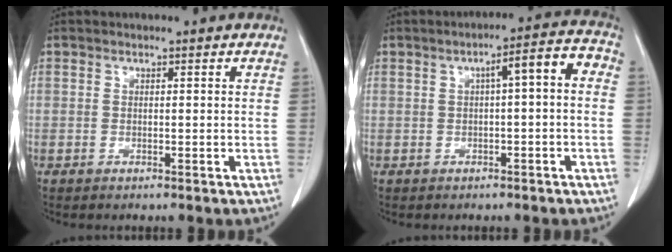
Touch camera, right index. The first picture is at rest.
{"total": 5.7, "force": [0.2, 1.0, 5.6], "torque": [-0.076, 0.026, -0.001]}